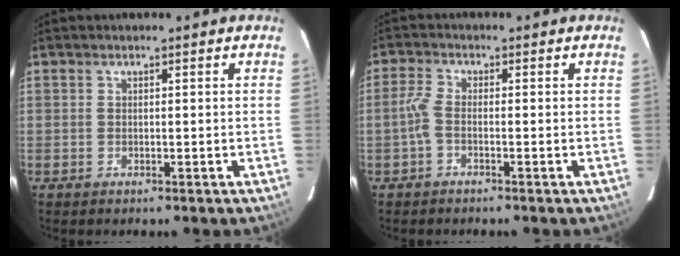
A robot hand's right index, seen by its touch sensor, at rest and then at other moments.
{"total": 2.4, "force": [-1.0, 0.7, 2.0], "torque": [-0.053, 0.006, -0.024]}